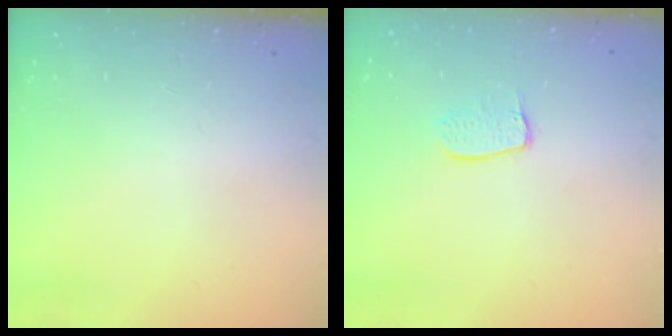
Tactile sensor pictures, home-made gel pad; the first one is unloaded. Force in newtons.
{"total": 6.9, "press": 6.9, "slide": 0.2}